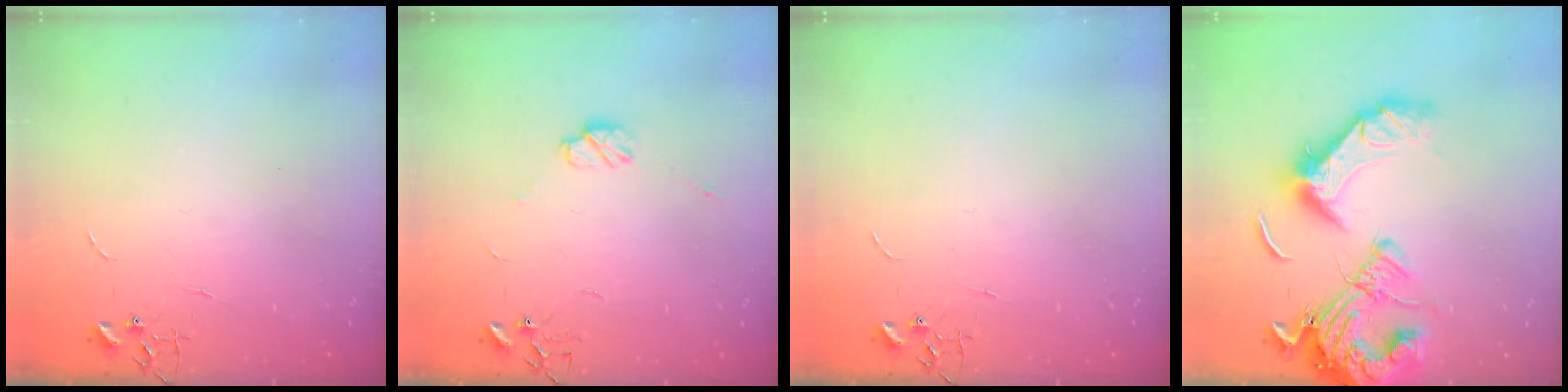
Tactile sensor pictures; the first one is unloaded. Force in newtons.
{"total": 6.1, "press": 6.0, "slide": 1.1}
{"total": 0.0}
{"total": 22.4, "press": 22.2, "slide": 3.4}